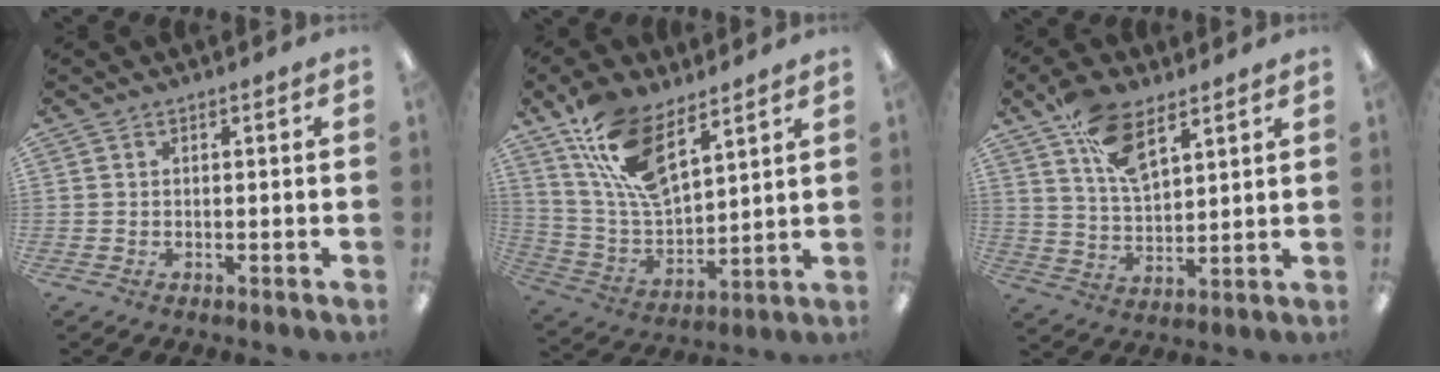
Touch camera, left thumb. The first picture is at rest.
{"total": 16.0, "force": [9.4, 7.5, 10.6], "torque": [-0.227, -0.034, 0.175]}
{"total": 12.2, "force": [7.7, 6.0, 7.4], "torque": [-0.128, -0.029, 0.140]}